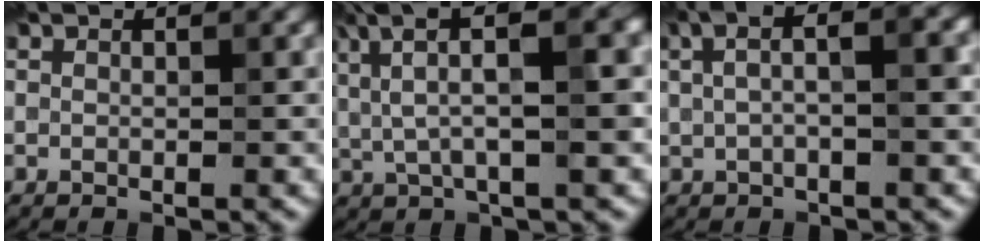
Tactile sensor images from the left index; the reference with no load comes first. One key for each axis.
{"total": 7.3, "fx": 2.5, "fy": 1.8, "fz": 6.6, "tx": -0.123, "ty": 0.015, "tz": 0.046}
{"total": 4.6, "fx": 0.8, "fy": 1.5, "fz": 4.2, "tx": -0.073, "ty": 0.018, "tz": 0.004}